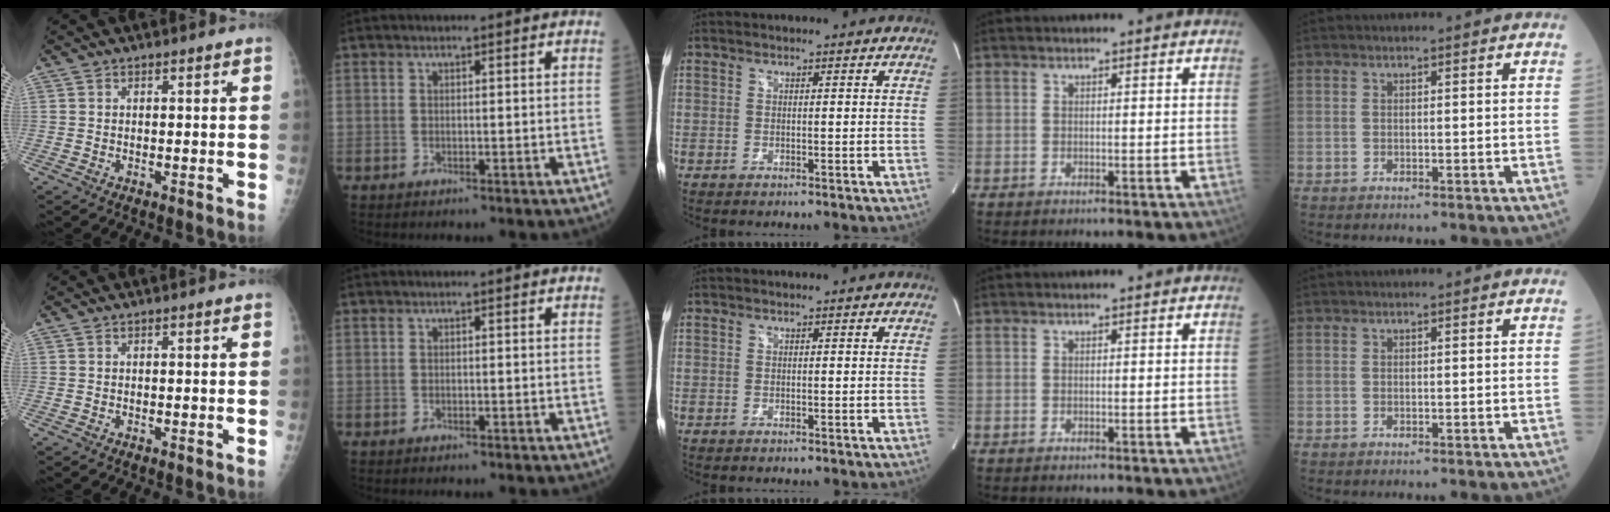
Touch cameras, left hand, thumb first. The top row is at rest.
{}